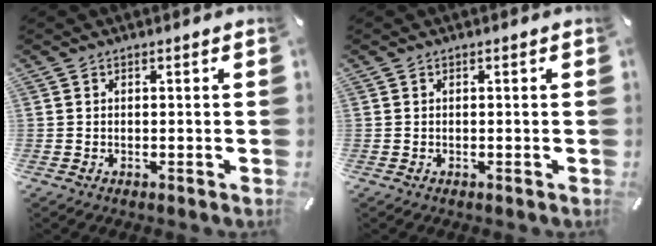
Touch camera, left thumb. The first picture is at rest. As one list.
[{"total": 0.0}]